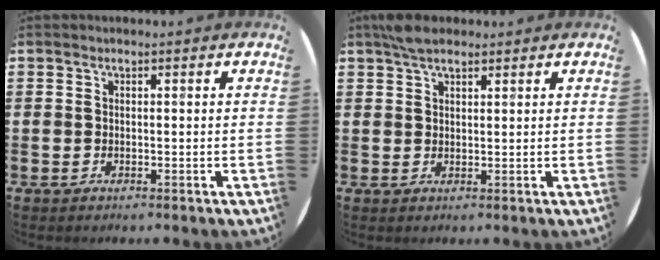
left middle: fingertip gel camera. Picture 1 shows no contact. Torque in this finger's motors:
{"motor_torque": [0.85, -0.83, 0.11, 0.08]}